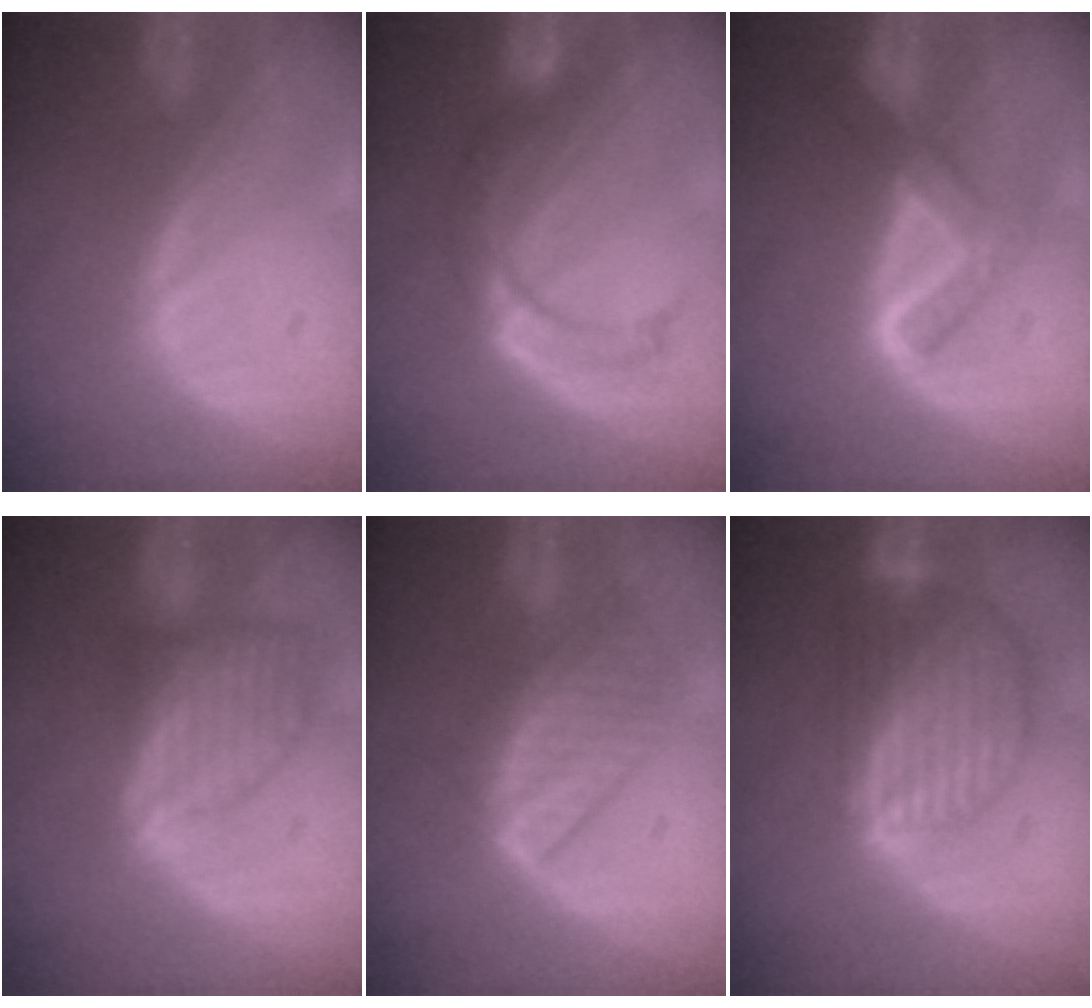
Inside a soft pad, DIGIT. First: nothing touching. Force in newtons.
{"total": 7.2, "press": 6.9, "slide": 2.2}
{"total": 5.3, "press": 5.3, "slide": 0.5}
{"total": 7.7, "press": 7.0, "slide": 3.1}
{"total": 6.6, "press": 6.3, "slide": 1.9}
{"total": 9.1, "press": 7.8, "slide": 4.8}